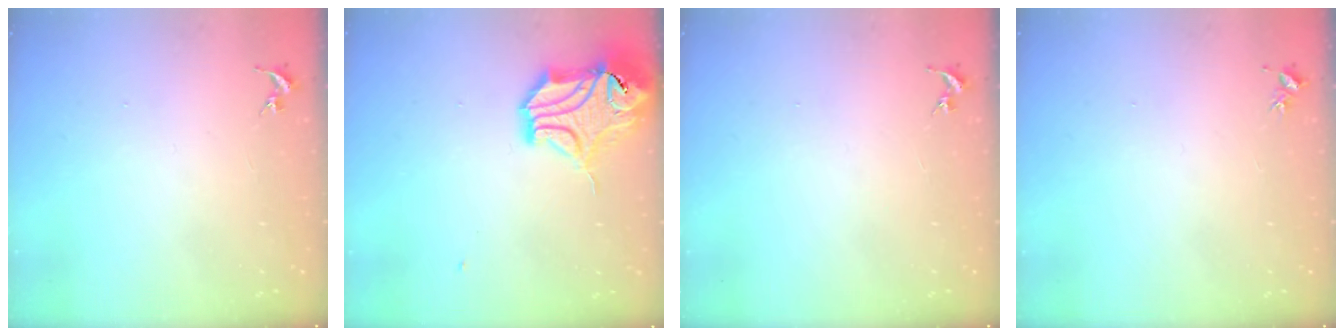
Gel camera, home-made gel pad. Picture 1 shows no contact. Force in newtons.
{"total": 16.0, "press": 15.9, "slide": 2.1}
{"total": 0.0}
{"total": 3.1, "press": 3.1, "slide": 0.2}